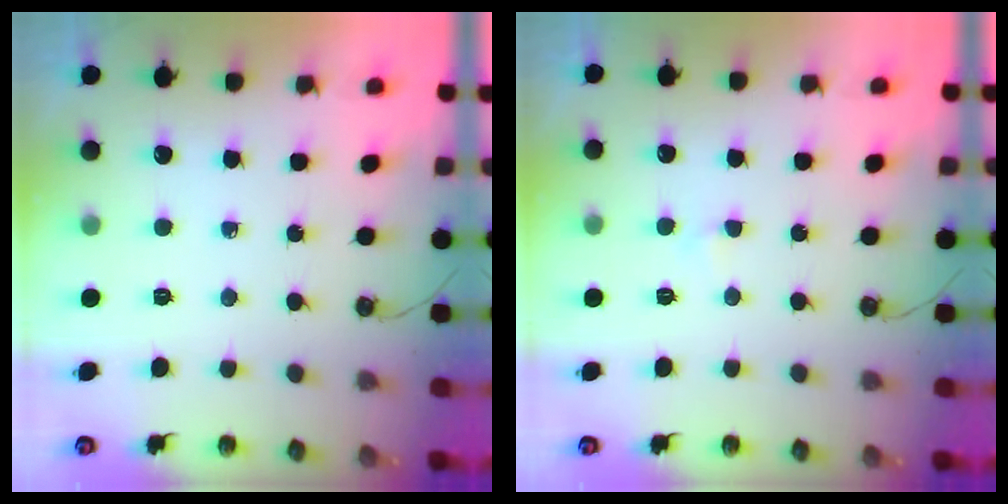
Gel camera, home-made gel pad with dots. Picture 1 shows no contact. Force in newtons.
{"total": 2.3, "press": 2.3, "slide": 0.4}